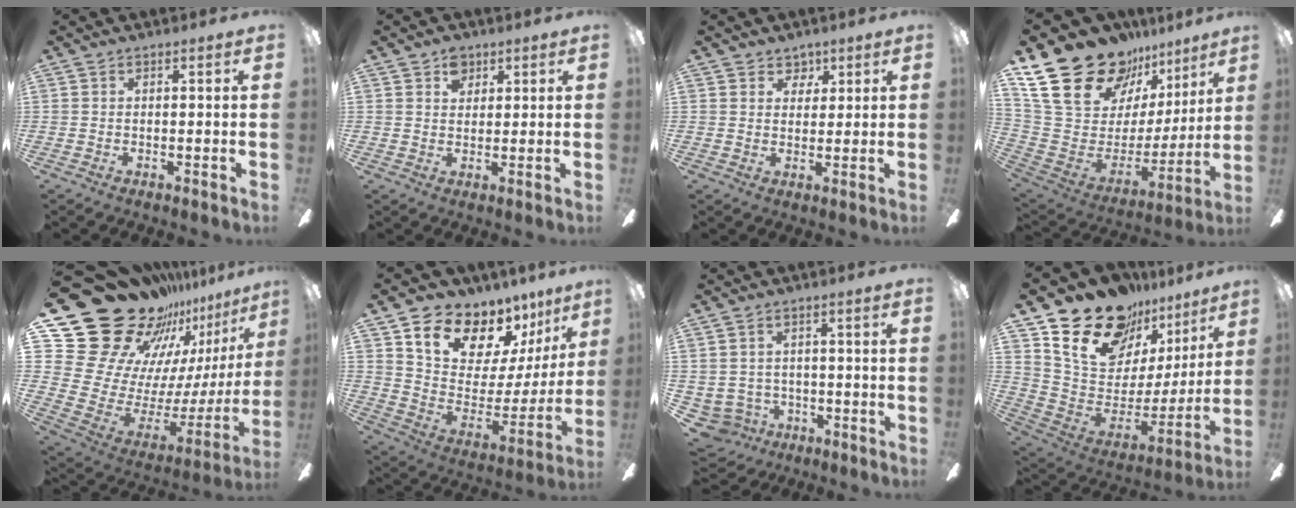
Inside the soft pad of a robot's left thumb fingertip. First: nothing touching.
{"total": 4.5, "force": [2.6, 3.1, 1.8], "torque": [-0.020, 0.000, 0.044]}
{"total": 4.2, "force": [2.8, 3.1, 0.7], "torque": [-0.002, -0.010, 0.048]}
{"total": 25.3, "force": [17.4, 14.1, 11.8], "torque": [-0.203, -0.107, 0.330]}
{"total": 29.3, "force": [22.3, 15.1, 11.5], "torque": [-0.172, -0.198, 0.453]}
{"total": 15.5, "force": [12.5, 7.7, 4.8], "torque": [-0.101, -0.106, 0.228]}
{"total": 4.3, "force": [-1.0, 4.2, 0.7], "torque": [-0.045, 0.001, -0.019]}
{"total": 21.7, "force": [16.3, 11.3, 8.7], "torque": [-0.157, -0.113, 0.302]}